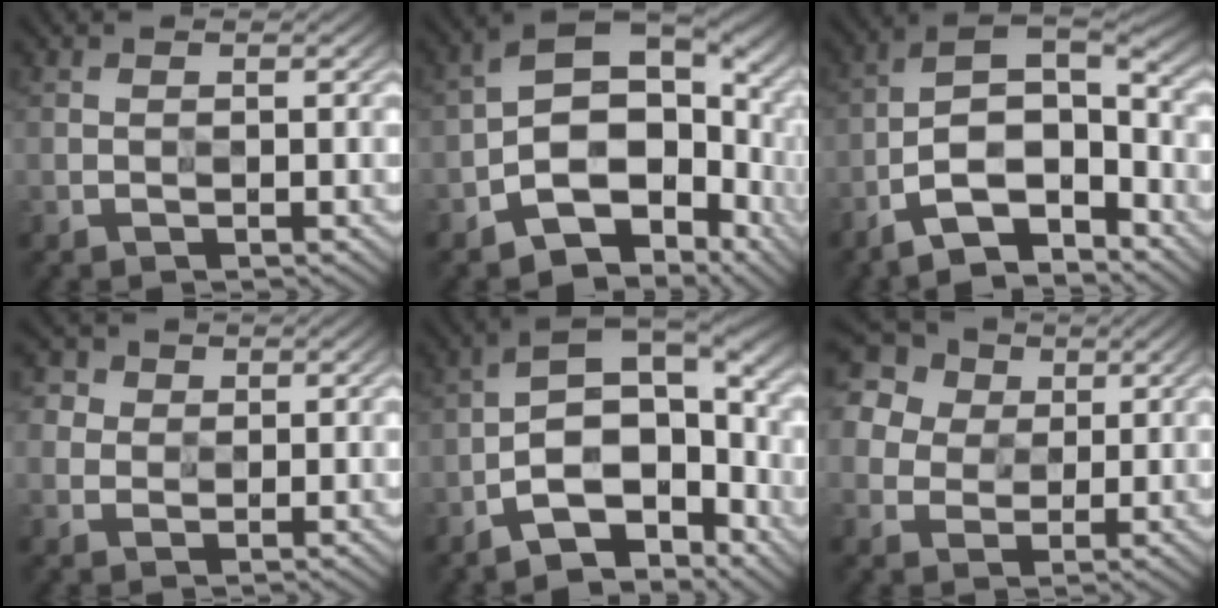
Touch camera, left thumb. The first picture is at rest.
{"total": 10.9, "force": [-3.3, 7.1, 7.5], "torque": [-0.095, 0.002, -0.060]}
{"total": 11.5, "force": [-7.0, 4.4, 8.1], "torque": [-0.146, -0.003, -0.131]}
{"total": 3.6, "force": [1.9, 3.0, 0.4], "torque": [-0.037, 0.008, 0.030]}
{"total": 11.2, "force": [-5.1, 5.3, 8.3], "torque": [-0.127, 0.007, -0.090]}
{"total": 17.0, "force": [8.8, 13.1, 6.6], "torque": [-0.228, 0.035, 0.168]}